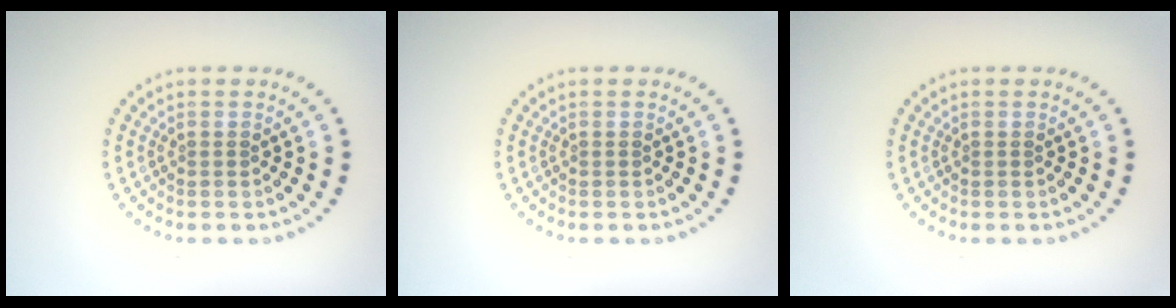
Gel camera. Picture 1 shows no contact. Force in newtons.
{"total": 0.0}
{"total": 0.0}